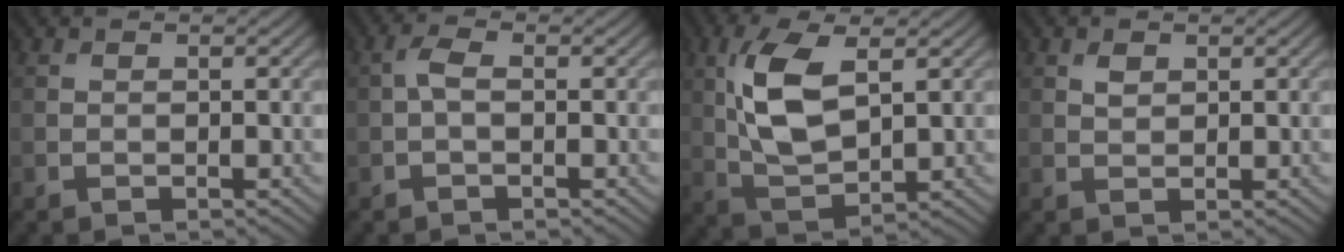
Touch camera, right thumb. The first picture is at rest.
{"total": 1.8, "force": [-0.1, 0.8, 1.6], "torque": [-0.038, 0.008, -0.006]}
{"total": 9.2, "force": [2.4, 4.2, 7.8], "torque": [-0.176, 0.001, 0.046]}
{"total": 1.2, "force": [0.7, 0.8, 0.6], "torque": [-0.012, -0.001, 0.015]}